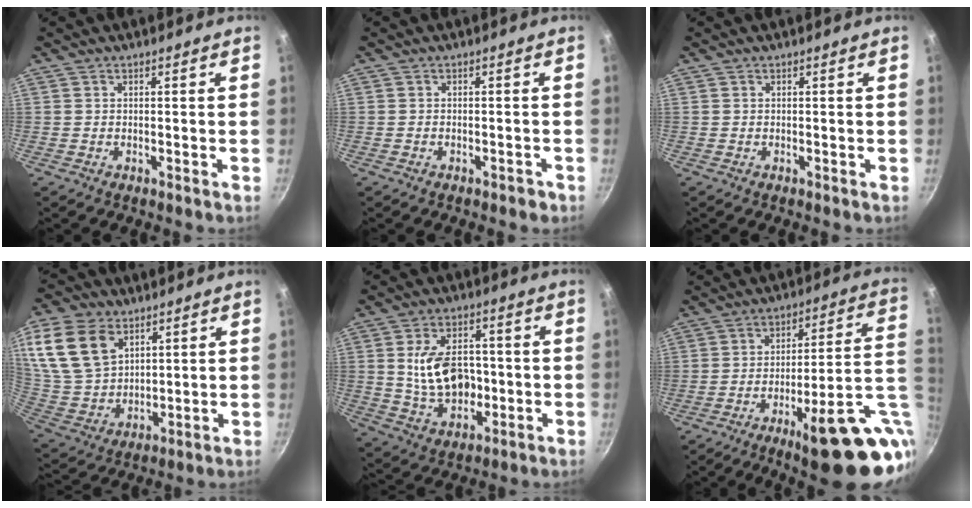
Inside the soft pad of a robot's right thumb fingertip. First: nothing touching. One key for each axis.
{"total": 1.4, "fx": -1.0, "fy": 0.6, "fz": 0.7, "tx": -0.006, "ty": 0.016, "tz": -0.003}
{"total": 0.0}
{"total": 19.3, "fx": 8.5, "fy": 13.1, "fz": 11.3, "tx": -0.222, "ty": -0.021, "tz": 0.176}
{"total": 13.0, "fx": 0.0, "fy": 9.0, "fz": 9.4, "tx": -0.133, "ty": 0.004, "tz": 0.007}
{"total": 23.1, "fx": -8.7, "fy": 5.9, "fz": 20.5, "tx": -0.235, "ty": 0.028, "tz": -0.117}